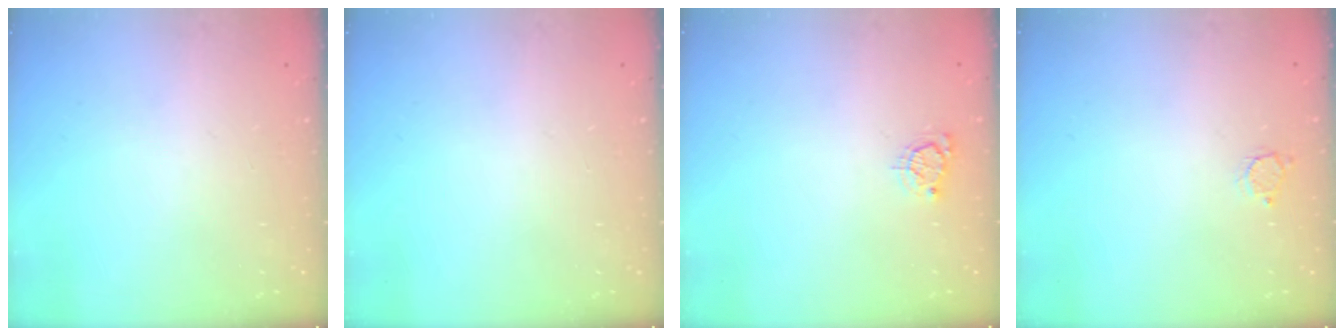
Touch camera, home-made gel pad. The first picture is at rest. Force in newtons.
{"total": 0.0}
{"total": 4.8, "press": 4.7, "slide": 0.7}
{"total": 2.8, "press": 2.8, "slide": 0.3}